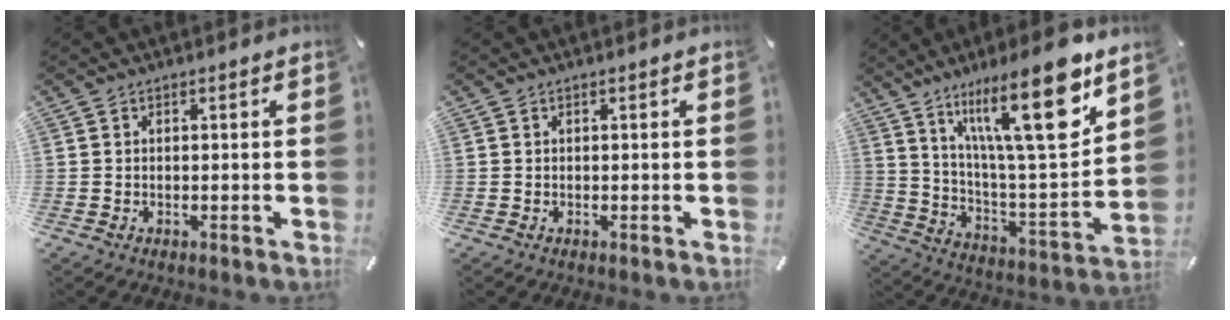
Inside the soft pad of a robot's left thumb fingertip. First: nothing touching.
{"total": 0.0}
{"total": 22.8, "force": [14.4, 5.7, 16.8], "torque": [-0.268, -0.088, 0.224]}